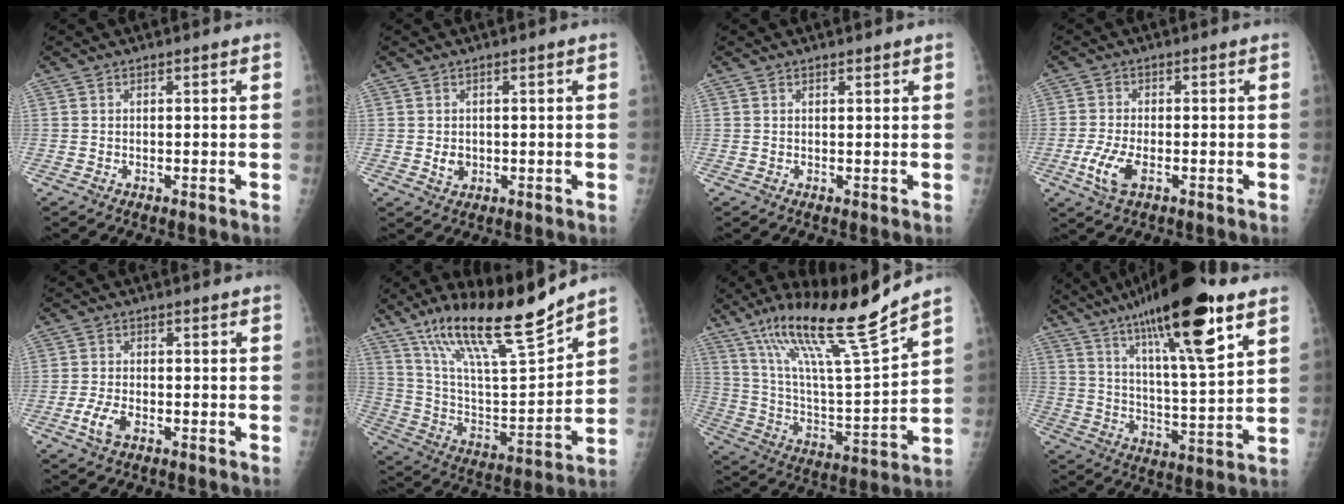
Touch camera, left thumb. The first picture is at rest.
{"total": 2.4, "force": [-0.1, 2.0, 1.4], "torque": [-0.014, -0.001, 0.005]}
{"total": 0.9, "force": [0.7, 0.4, 0.4], "torque": [-0.005, -0.004, 0.010]}
{"total": 5.7, "force": [-2.0, 2.6, 4.6], "torque": [-0.108, 0.000, -0.038]}
{"total": 4.2, "force": [-1.9, 2.2, 3.0], "torque": [-0.067, 0.004, -0.035]}
{"total": 21.1, "force": [16.2, 3.3, 13.2], "torque": [-0.200, -0.079, 0.294]}
{"total": 20.7, "force": [15.3, 1.0, 13.9], "torque": [-0.218, -0.075, 0.277]}
{"total": 22.8, "force": [13.8, 4.7, 17.6], "torque": [-0.275, -0.048, 0.226]}